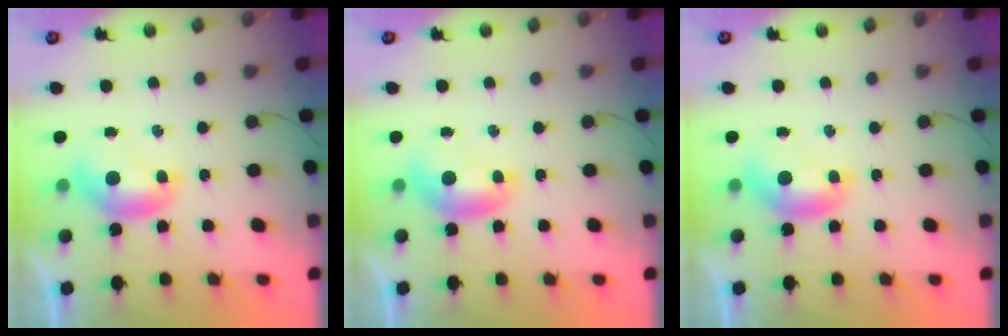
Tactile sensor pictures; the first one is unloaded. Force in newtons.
{"total": 0.0}
{"total": 0.0}